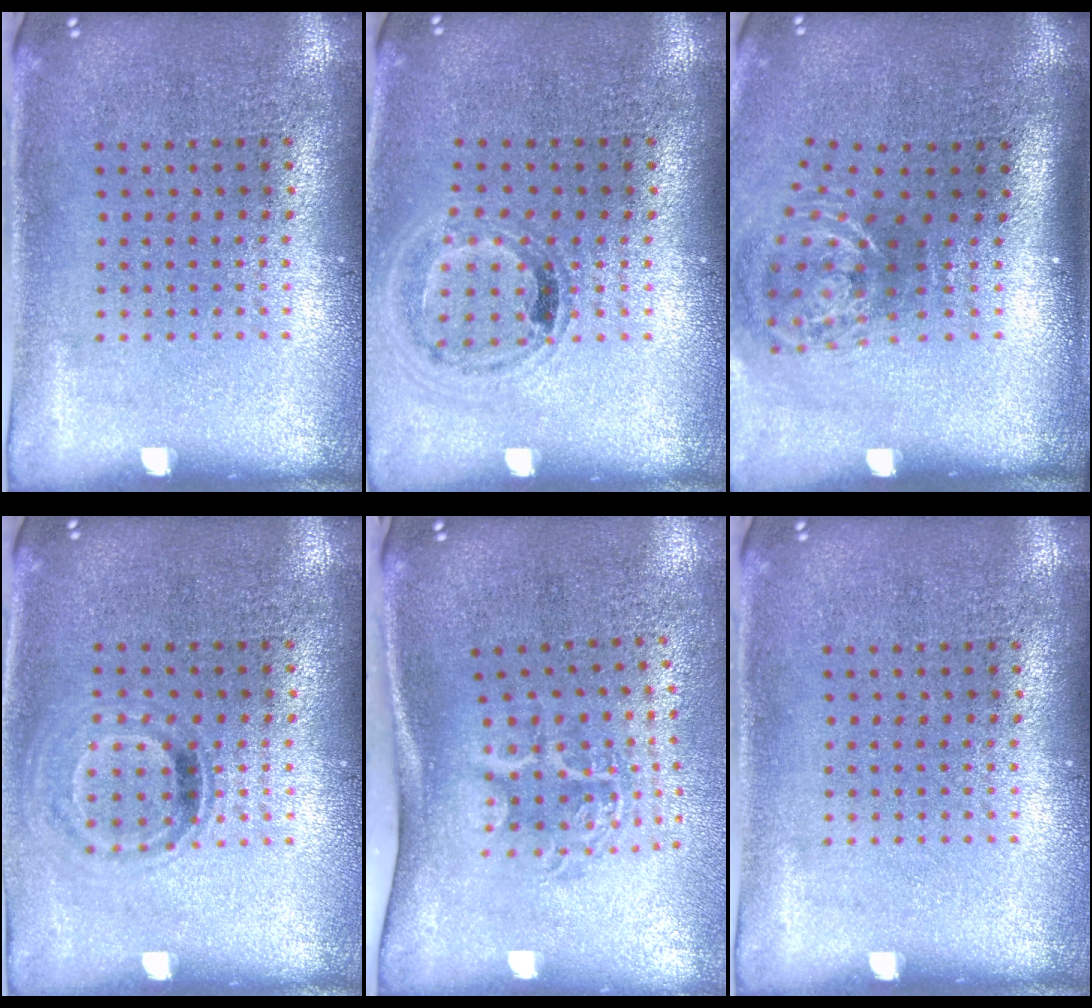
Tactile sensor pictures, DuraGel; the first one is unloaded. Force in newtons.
{"total": 0.9, "press": 0.9, "slide": 0.1}
{"total": 2.0, "press": 1.2, "slide": 1.6}
{"total": 0.9, "press": 0.8, "slide": 0.5}
{"total": 2.0, "press": 1.3, "slide": 1.5}
{"total": 0.0}